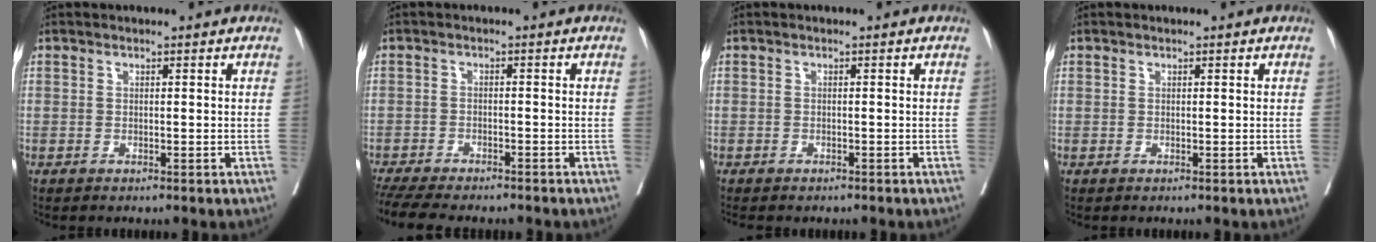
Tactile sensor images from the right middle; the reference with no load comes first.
{"total": 12.4, "force": [-10.8, 2.5, 5.5], "torque": [-0.104, -0.018, -0.156]}
{"total": 3.5, "force": [-3.1, 0.9, 1.5], "torque": [-0.025, -0.008, -0.038]}
{"total": 0.0}